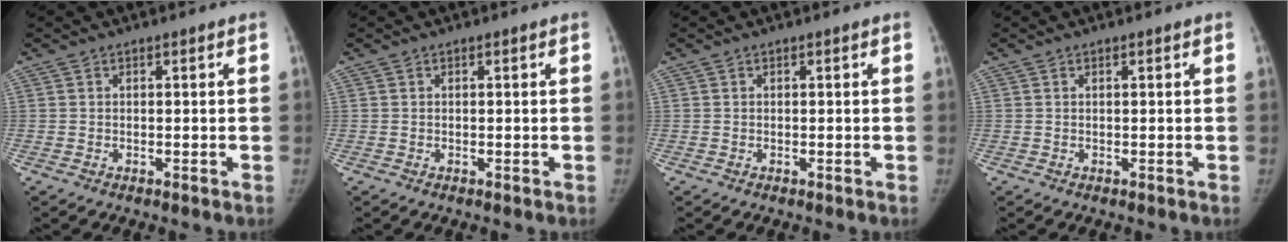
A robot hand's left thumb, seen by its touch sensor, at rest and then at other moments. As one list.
[{"total": 0.0}, {"total": 0.0}, {"total": 0.0}]